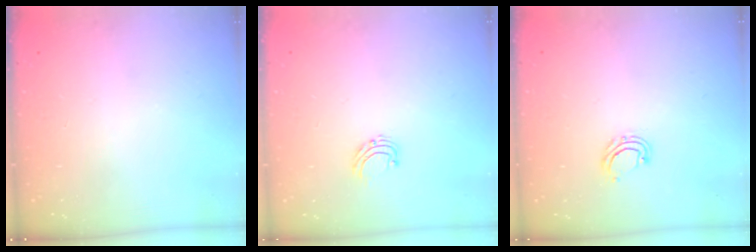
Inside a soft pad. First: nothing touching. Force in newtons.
{"total": 4.9, "press": 4.9, "slide": 0.5}
{"total": 6.3, "press": 6.2, "slide": 1.0}